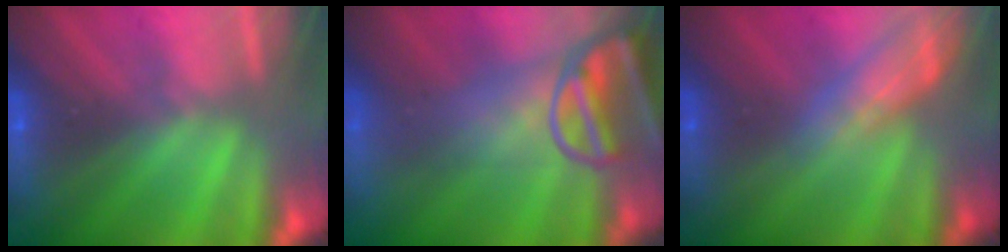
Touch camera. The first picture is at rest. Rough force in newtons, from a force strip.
{"total": 9.6}
{"total": 2.6}